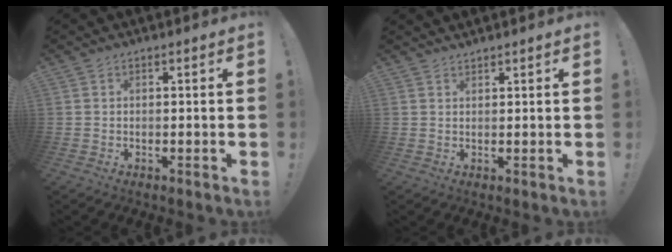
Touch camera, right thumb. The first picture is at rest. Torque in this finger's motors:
{"motor_torque": [-0.11, -0.11, -0.02, 0.11, 0.00]}